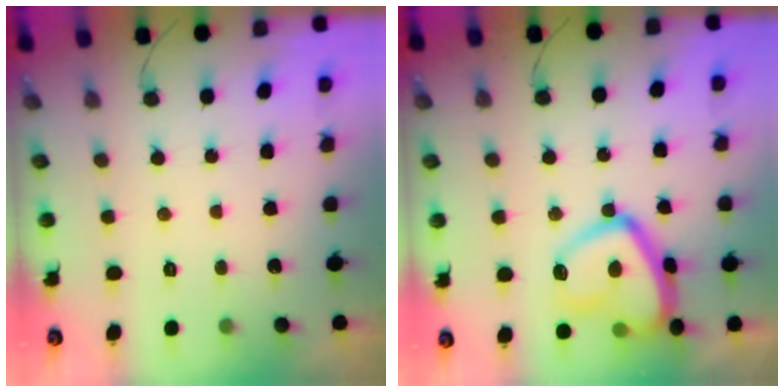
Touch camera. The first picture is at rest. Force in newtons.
{"total": 15.6, "press": 15.5, "slide": 1.1}